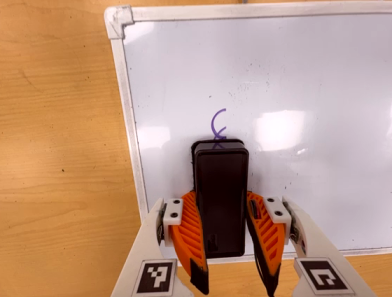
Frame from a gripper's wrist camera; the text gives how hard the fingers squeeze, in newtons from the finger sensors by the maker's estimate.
{"total": 14.1, "left": 14.3, "right": 13.9}